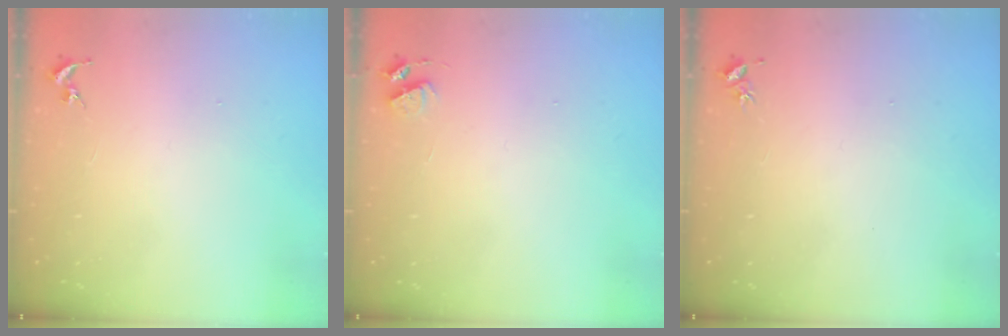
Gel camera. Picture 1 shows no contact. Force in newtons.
{"total": 4.4, "press": 4.3, "slide": 0.6}
{"total": 3.1, "press": 3.0, "slide": 0.3}